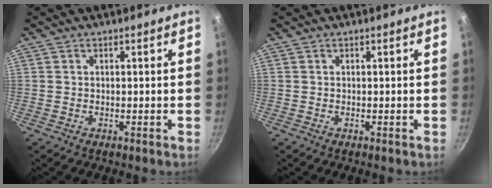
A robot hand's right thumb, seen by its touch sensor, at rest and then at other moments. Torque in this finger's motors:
{"motor_torque": [-0.05, -0.05, 0.02, 0.01, 0.00]}